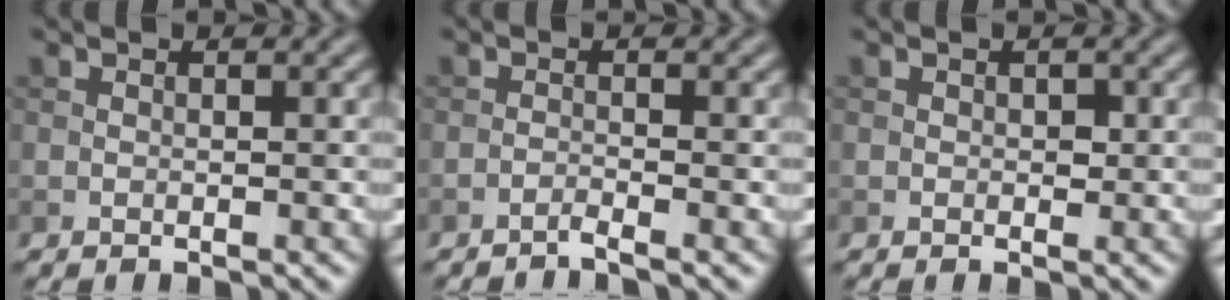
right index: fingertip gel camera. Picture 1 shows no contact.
{"total": 1.1, "force": [-0.9, 0.0, 0.6], "torque": [-0.004, 0.004, -0.027]}
{"total": 0.7, "force": [0.1, 0.6, 0.4], "torque": [-0.004, -0.001, 0.000]}